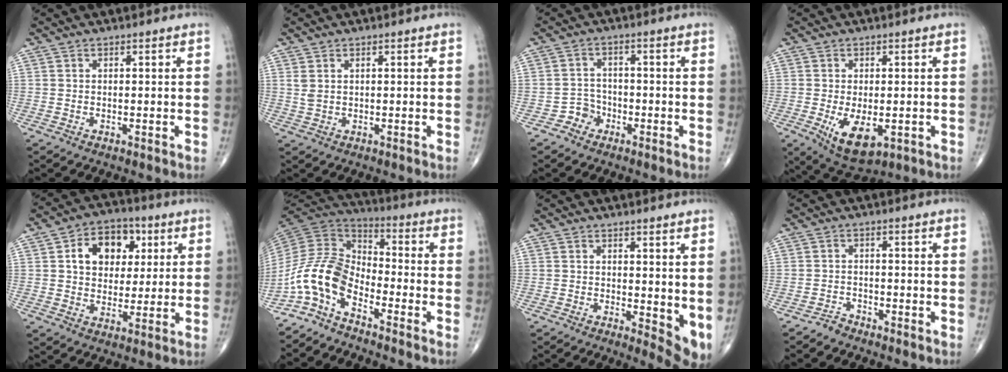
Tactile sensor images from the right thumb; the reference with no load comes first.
{"total": 1.8, "force": [0.7, 1.0, 1.3], "torque": [-0.033, 0.010, 0.022]}
{"total": 3.4, "force": [-2.1, 2.7, 0.1], "torque": [0.020, 0.017, -0.045]}
{"total": 8.5, "force": [-2.2, 4.4, 6.9], "torque": [-0.111, -0.017, -0.023]}
{"total": 12.0, "force": [3.4, 8.9, 7.4], "torque": [-0.071, 0.001, 0.051]}
{"total": 10.5, "force": [-6.4, 5.1, 6.6], "torque": [-0.132, 0.068, -0.146]}
{"total": 6.3, "force": [0.8, 2.7, 5.6], "torque": [-0.065, -0.017, 0.016]}
{"total": 1.7, "force": [-1.6, 0.6, -0.2], "torque": [0.010, 0.000, -0.034]}